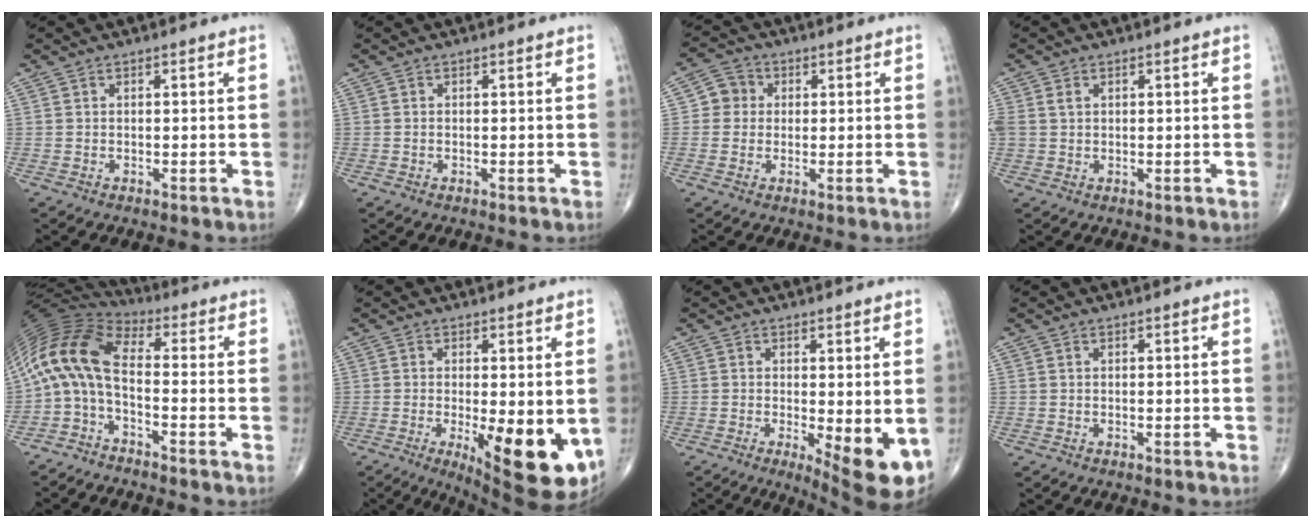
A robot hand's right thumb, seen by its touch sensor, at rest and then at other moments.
{"total": 0.0}
{"total": 4.6, "force": [0.5, 4.3, 1.3], "torque": [0.003, 0.006, -0.001]}
{"total": 2.2, "force": [0.6, 1.7, 1.3], "torque": [-0.032, 0.008, 0.019]}
{"total": 11.6, "force": [-2.2, 5.0, 10.2], "torque": [-0.210, 0.061, -0.062]}
{"total": 13.7, "force": [-3.0, 4.7, 12.5], "torque": [-0.161, -0.025, -0.028]}
{"total": 9.1, "force": [-1.8, 2.7, 8.5], "torque": [-0.116, -0.023, -0.019]}
{"total": 0.0}